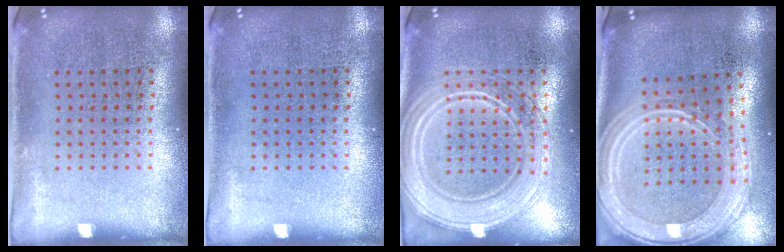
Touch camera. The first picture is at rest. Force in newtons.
{"total": 0.0}
{"total": 3.7, "press": 3.6, "slide": 0.6}
{"total": 3.1, "press": 2.5, "slide": 1.9}